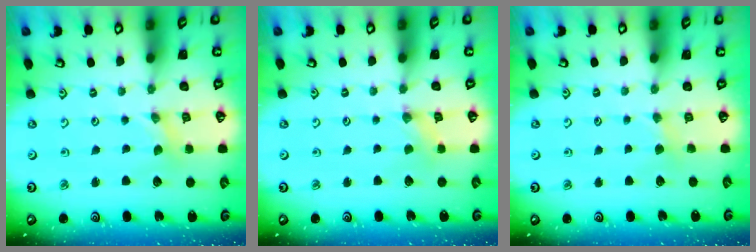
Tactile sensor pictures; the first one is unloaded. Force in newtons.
{"total": 1.2, "press": 1.2, "slide": 0.2}
{"total": 1.9, "press": 1.9, "slide": 0.3}